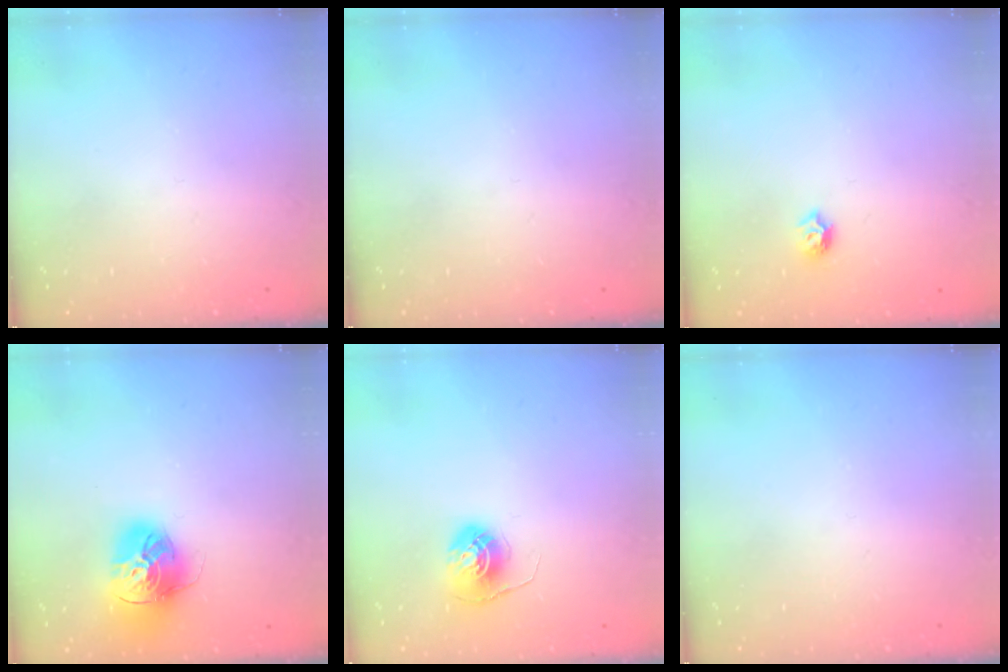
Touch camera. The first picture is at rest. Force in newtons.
{"total": 0.0}
{"total": 4.7, "press": 4.7, "slide": 0.7}
{"total": 18.0, "press": 17.9, "slide": 1.7}
{"total": 6.0, "press": 6.0, "slide": 0.5}
{"total": 0.0}